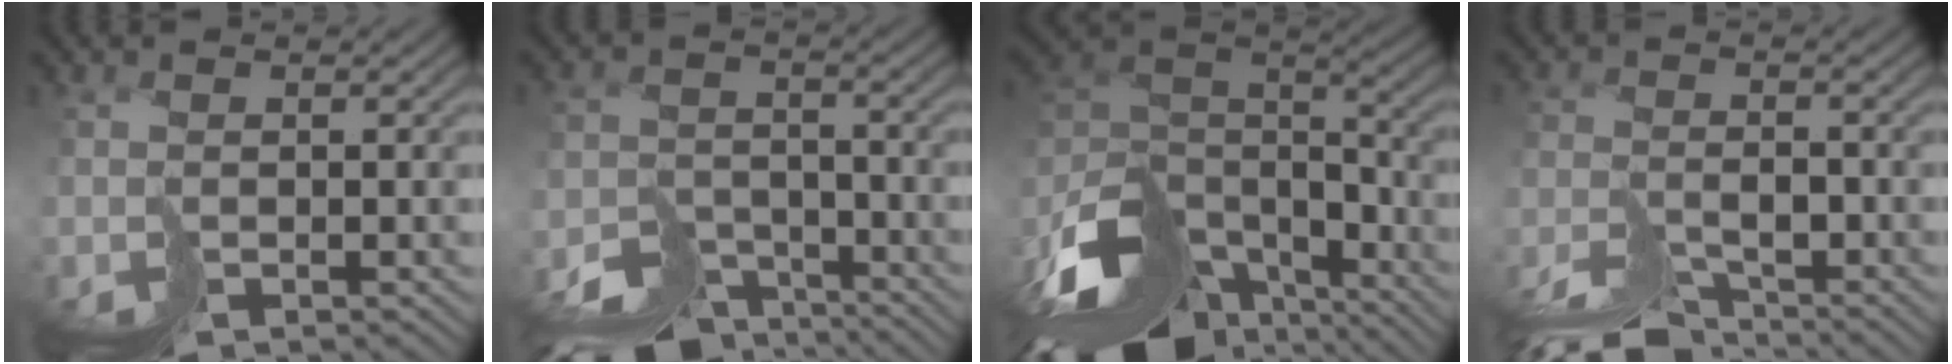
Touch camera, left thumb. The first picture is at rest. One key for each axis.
{"total": 9.3, "fx": -8.4, "fy": 3.2, "fz": 2.3, "tx": -0.035, "ty": -0.015, "tz": -0.127}
{"total": 14.8, "fx": -9.4, "fy": 6.9, "fz": 9.1, "tx": -0.233, "ty": -0.018, "tz": -0.149}
{"total": 6.3, "fx": -6.0, "fy": 0.7, "fz": 1.8, "tx": -0.027, "ty": -0.002, "tz": -0.113}